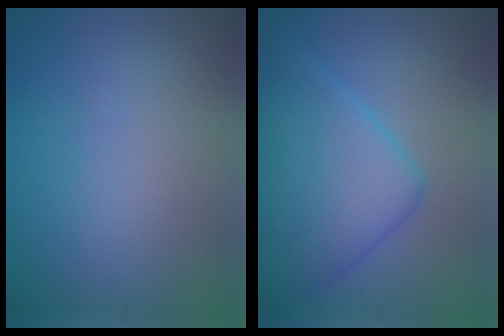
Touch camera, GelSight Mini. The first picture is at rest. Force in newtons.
{"total": 8.3, "press": 8.3, "slide": 0.2}